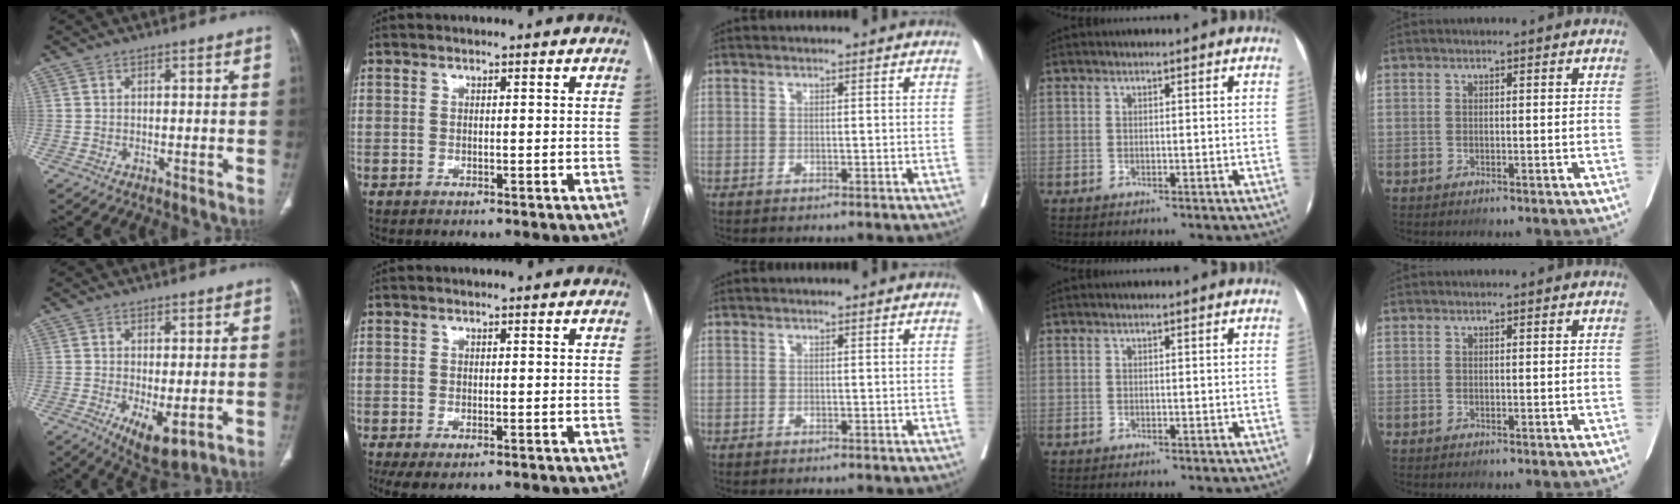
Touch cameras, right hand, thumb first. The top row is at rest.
{"thumb": {"total": 7.1, "force": [-1.9, 3.0, 6.2], "torque": [-0.099, -0.020, -0.018]}, "index": {"total": 3.8, "force": [-2.1, 1.6, 2.8], "torque": [-0.047, -0.009, -0.030]}}